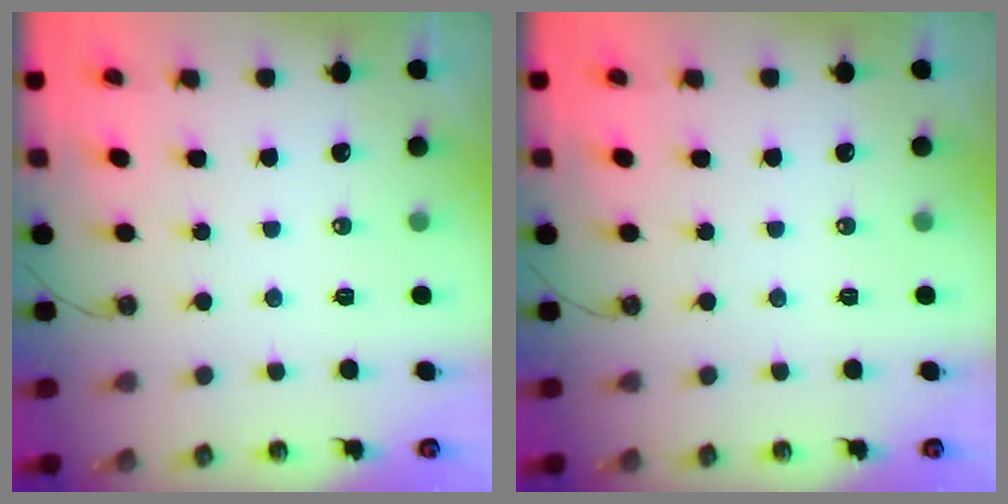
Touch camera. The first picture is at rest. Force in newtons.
{"total": 0.0}